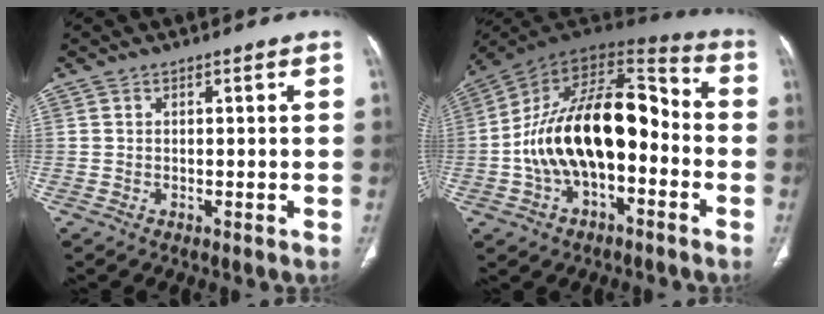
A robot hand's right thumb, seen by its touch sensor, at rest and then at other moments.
{"total": 22.5, "force": [-3.5, 12.5, 18.4], "torque": [-0.300, 0.060, -0.059]}